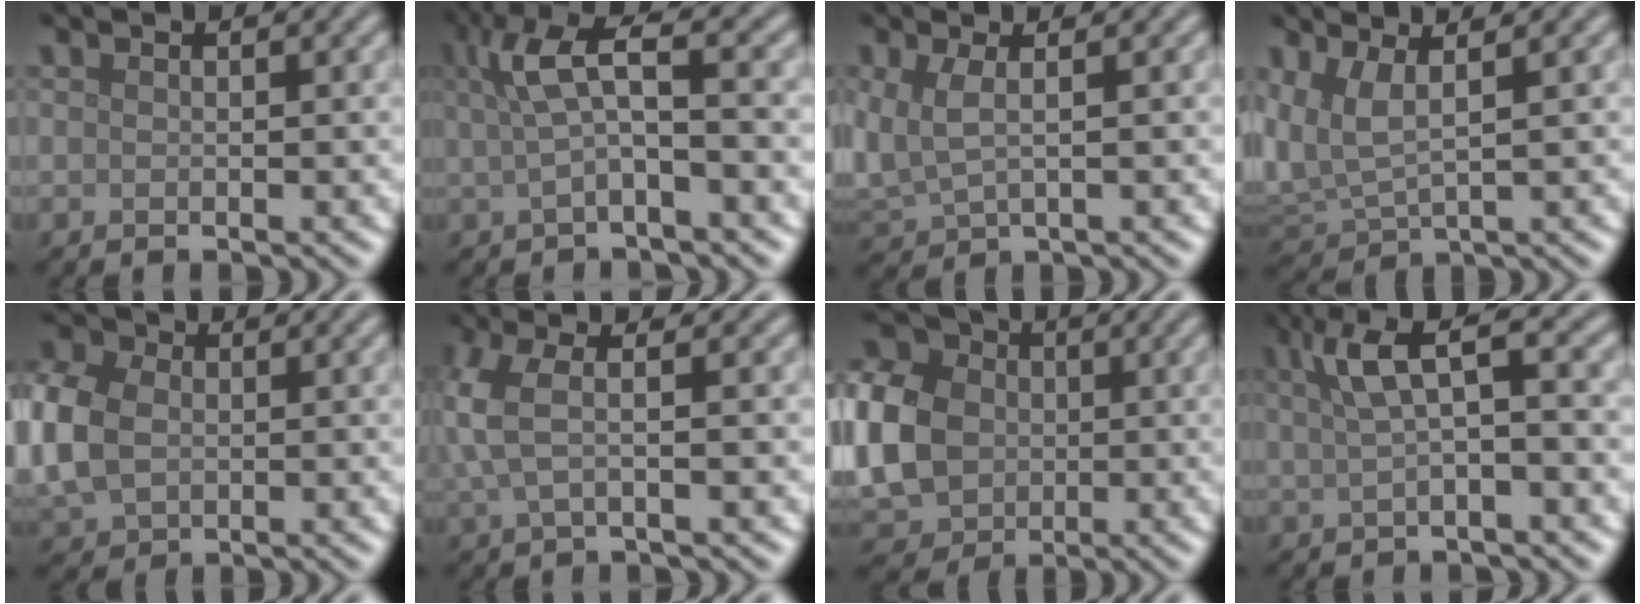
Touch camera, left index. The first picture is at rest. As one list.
[{"total": 4.5, "force": [0.7, 1.1, 4.3], "torque": [-0.083, 0.015, 0.011]}, {"total": 2.8, "force": [0.7, 1.3, 2.4], "torque": [-0.063, -0.003, 0.012]}, {"total": 3.6, "force": [1.1, 1.5, 3.0], "torque": [-0.082, -0.004, 0.024]}, {"total": 7.6, "force": [0.1, 5.9, 4.8], "torque": [-0.147, 0.008, 0.002]}, {"total": 3.8, "force": [0.1, 1.3, 3.6], "torque": [-0.089, 0.007, -0.003]}, {"total": 10.9, "force": [-0.3, 8.8, 6.3], "torque": [-0.164, 0.000, -0.008]}, {"total": 4.5, "force": [1.2, 1.2, 4.2], "torque": [-0.078, 0.016, 0.019]}]